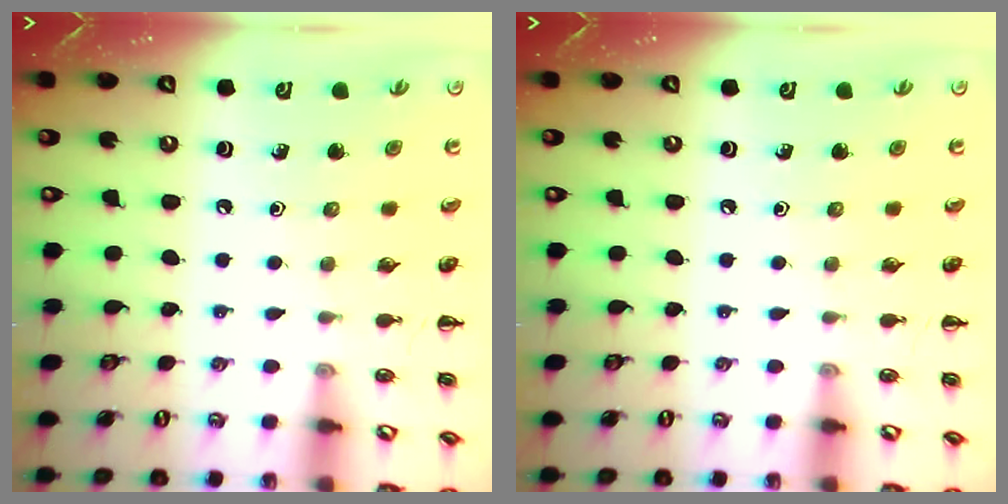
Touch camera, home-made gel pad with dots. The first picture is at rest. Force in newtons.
{"total": 0.0}